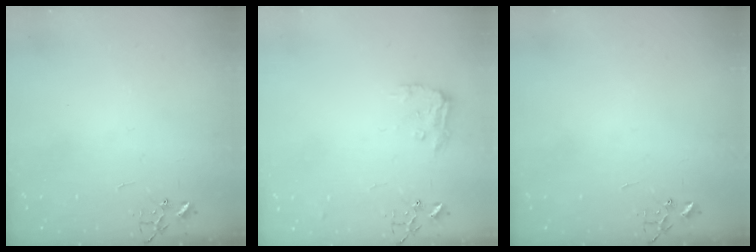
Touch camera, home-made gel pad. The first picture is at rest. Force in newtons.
{"total": 9.8, "press": 9.8, "slide": 0.6}
{"total": 0.0}